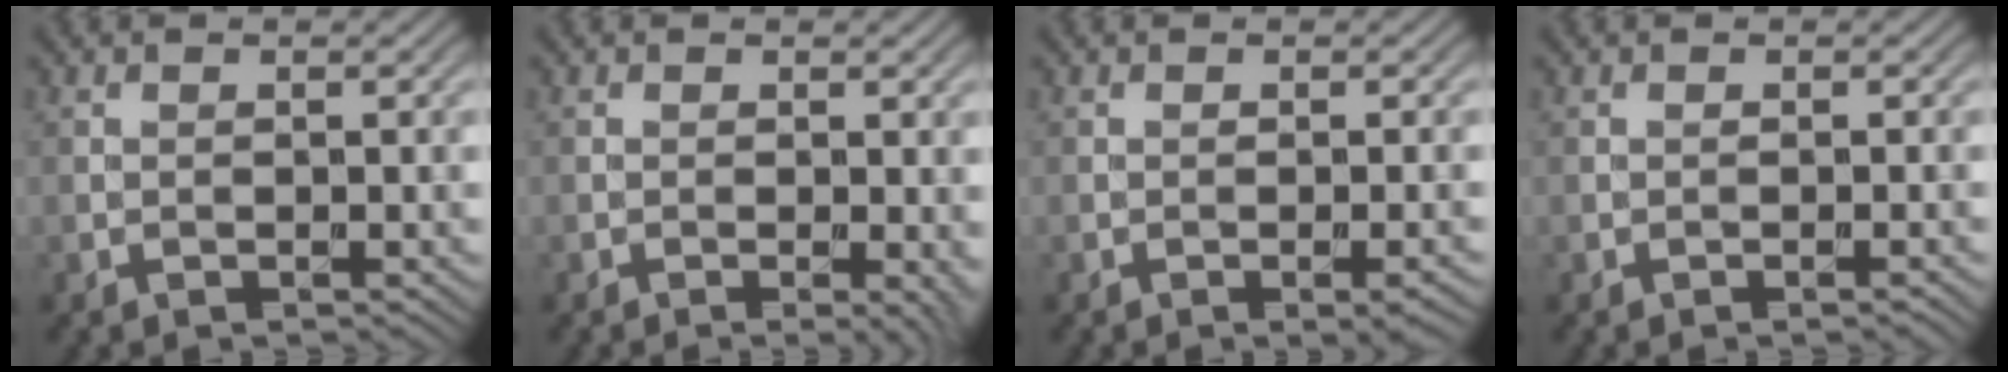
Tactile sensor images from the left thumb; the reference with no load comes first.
{"total": 2.2, "force": [-0.3, 0.4, 2.1], "torque": [-0.030, -0.007, -0.007]}
{"total": 1.9, "force": [-0.8, 0.3, 1.6], "torque": [-0.025, 0.000, -0.012]}
{"total": 0.6, "force": [-0.4, 0.0, 0.5], "torque": [-0.007, 0.001, -0.007]}